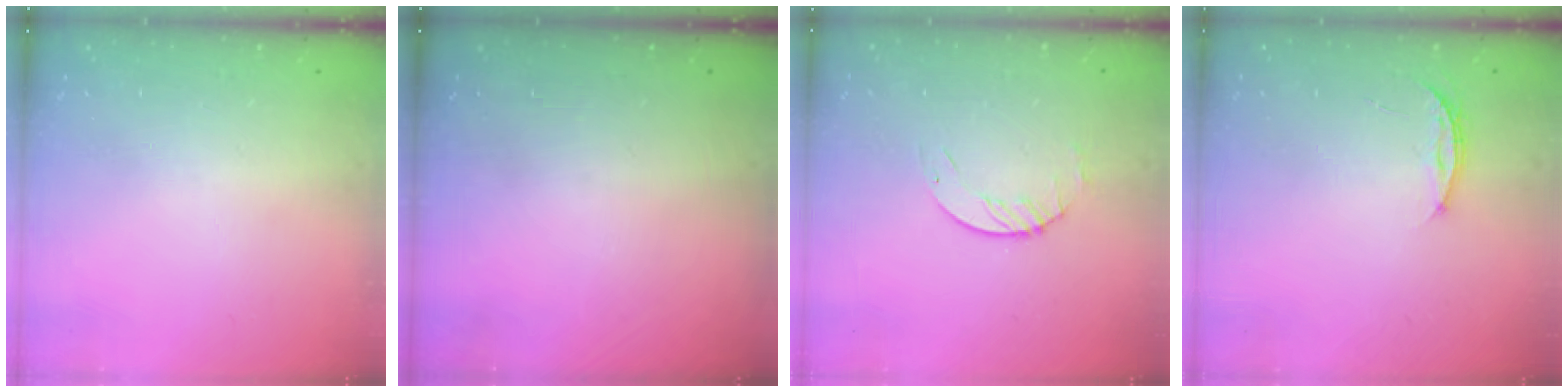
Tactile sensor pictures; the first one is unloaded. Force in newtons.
{"total": 0.0}
{"total": 1.7, "press": 1.7, "slide": 0.2}
{"total": 4.0, "press": 3.9, "slide": 0.5}